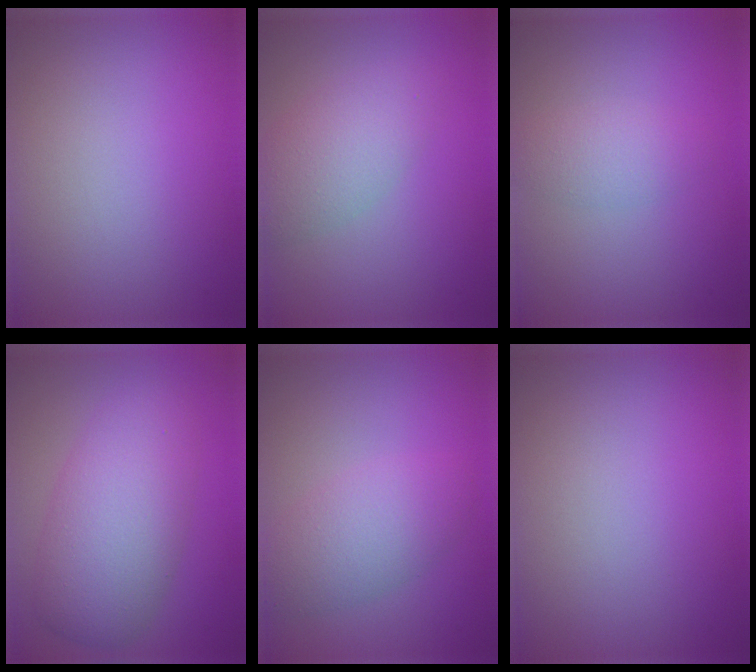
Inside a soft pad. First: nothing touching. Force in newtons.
{"total": 3.7, "press": 3.7, "slide": 0.0}
{"total": 2.0, "press": 2.0, "slide": 0.2}
{"total": 7.4, "press": 7.4, "slide": 0.3}
{"total": 3.9, "press": 3.9, "slide": 0.2}
{"total": 0.0}